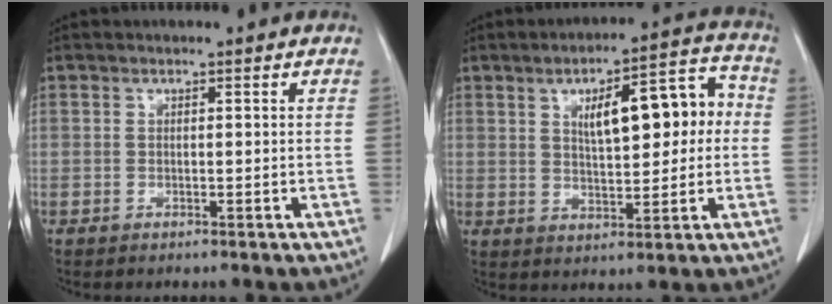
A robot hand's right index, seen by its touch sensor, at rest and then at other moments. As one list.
[{"total": 12.9, "force": [2.1, 4.7, 11.8], "torque": [-0.170, 0.039, 0.038]}]